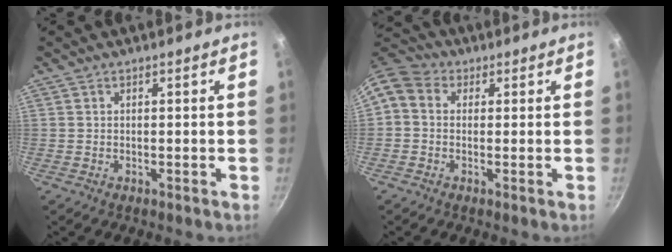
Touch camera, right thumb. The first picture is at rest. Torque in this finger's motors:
{"motor_torque": [0.67, 0.69, 0.64, -0.59, 0.32]}